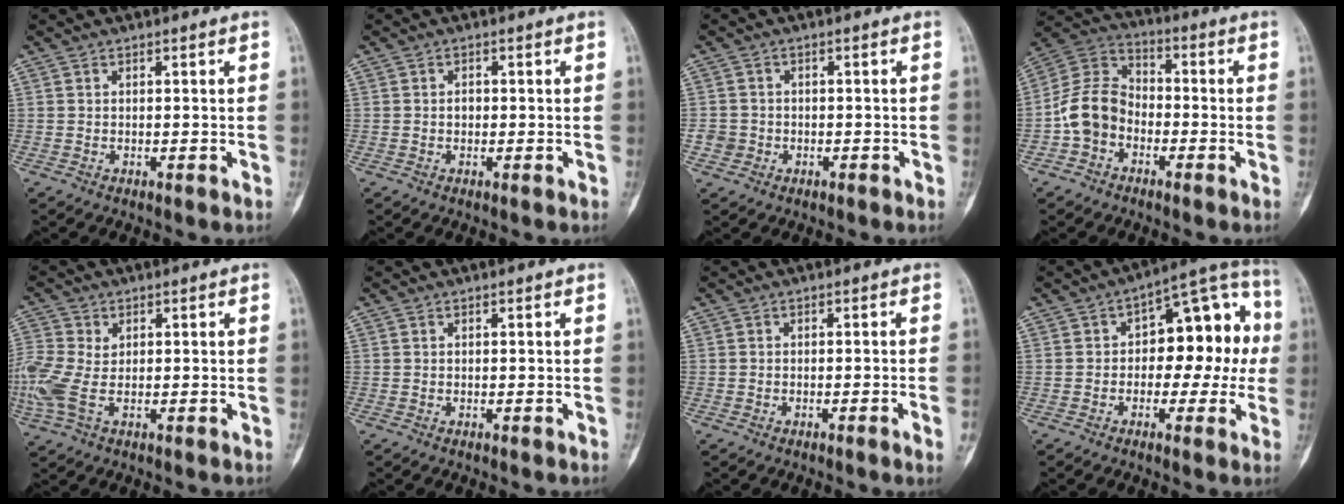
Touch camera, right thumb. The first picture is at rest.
{"total": 1.1, "force": [-0.1, 0.9, 0.7], "torque": [-0.006, 0.003, -0.003]}
{"total": 2.7, "force": [-0.9, 2.5, 0.2], "torque": [0.011, 0.011, -0.019]}
{"total": 10.4, "force": [-3.2, 8.0, 5.8], "torque": [-0.106, 0.042, -0.073]}
{"total": 8.9, "force": [0.0, 5.8, 6.8], "torque": [-0.192, 0.005, 0.002]}
{"total": 0.0}
{"total": 2.4, "force": [-1.0, -0.2, 2.2], "torque": [-0.037, 0.003, -0.014]}
{"total": 14.9, "force": [0.4, 8.5, 12.3], "torque": [-0.109, 0.046, -0.004]}